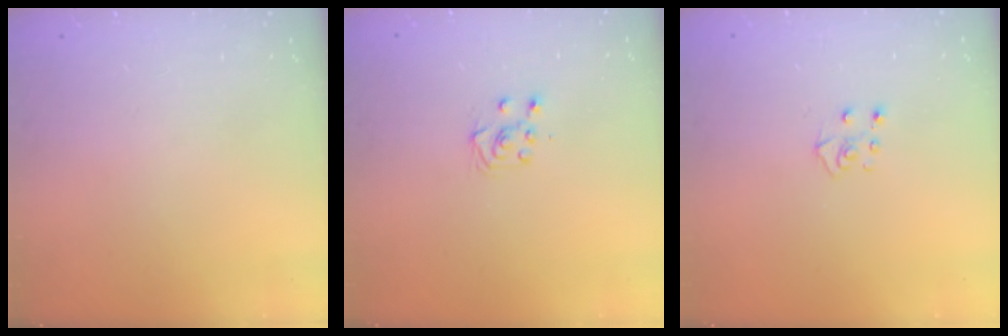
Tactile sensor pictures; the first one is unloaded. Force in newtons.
{"total": 5.0, "press": 4.9, "slide": 0.6}
{"total": 5.1, "press": 5.1, "slide": 0.4}